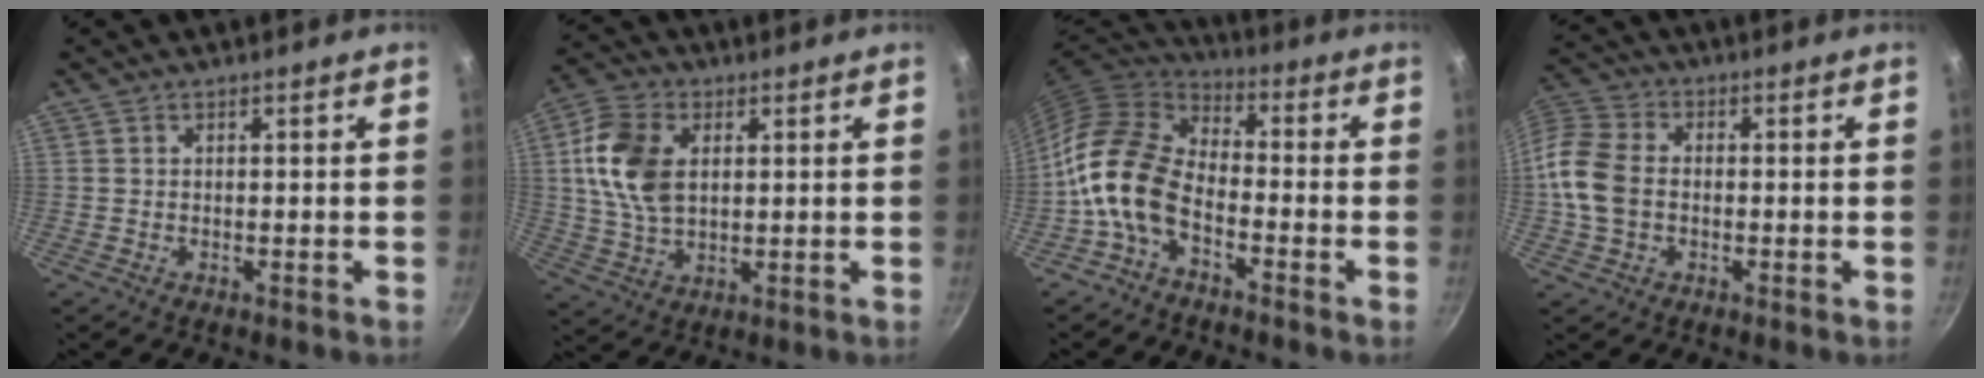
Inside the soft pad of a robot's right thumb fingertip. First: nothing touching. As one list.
[{"total": 12.2, "force": [2.4, 7.8, 9.1], "torque": [-0.163, 0.001, 0.043]}, {"total": 12.9, "force": [-5.3, 8.2, 8.4], "torque": [-0.144, 0.053, -0.127]}, {"total": 10.8, "force": [-1.0, 8.0, 7.2], "torque": [-0.136, 0.020, -0.037]}]